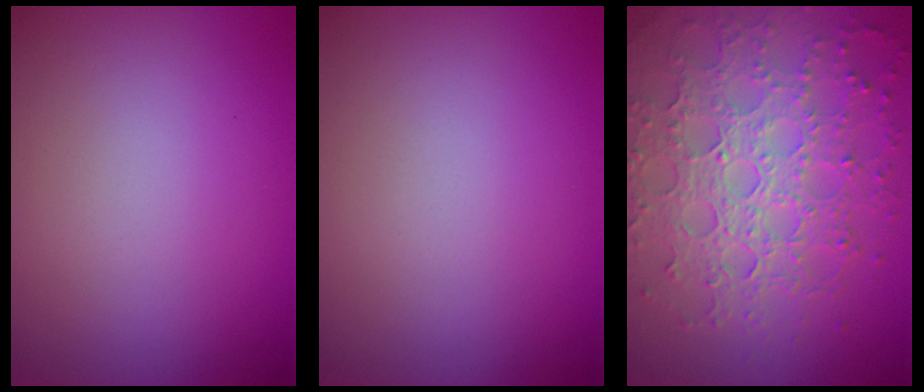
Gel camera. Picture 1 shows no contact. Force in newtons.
{"total": 0.0}
{"total": 8.0, "press": 5.7, "slide": 5.6}